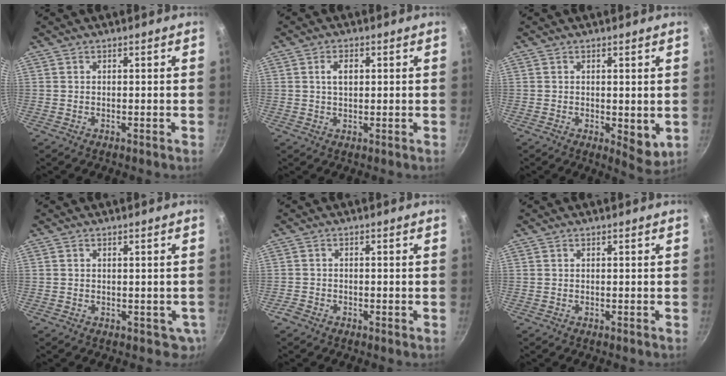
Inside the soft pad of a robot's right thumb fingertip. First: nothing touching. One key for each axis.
{"total": 3.1, "fx": 0.7, "fy": 1.9, "fz": 2.4, "tx": -0.031, "ty": 0.003, "tz": 0.013}
{"total": 5.1, "fx": -0.1, "fy": 2.5, "fz": 4.4, "tx": -0.050, "ty": -0.015, "tz": 0.005}
{"total": 2.5, "fx": 0.0, "fy": 2.2, "fz": 1.3, "tx": -0.011, "ty": 0.000, "tz": 0.004}
{"total": 1.6, "fx": -1.2, "fy": 0.9, "fz": 0.6, "tx": -0.018, "ty": 0.007, "tz": -0.025}
{"total": 0.0}